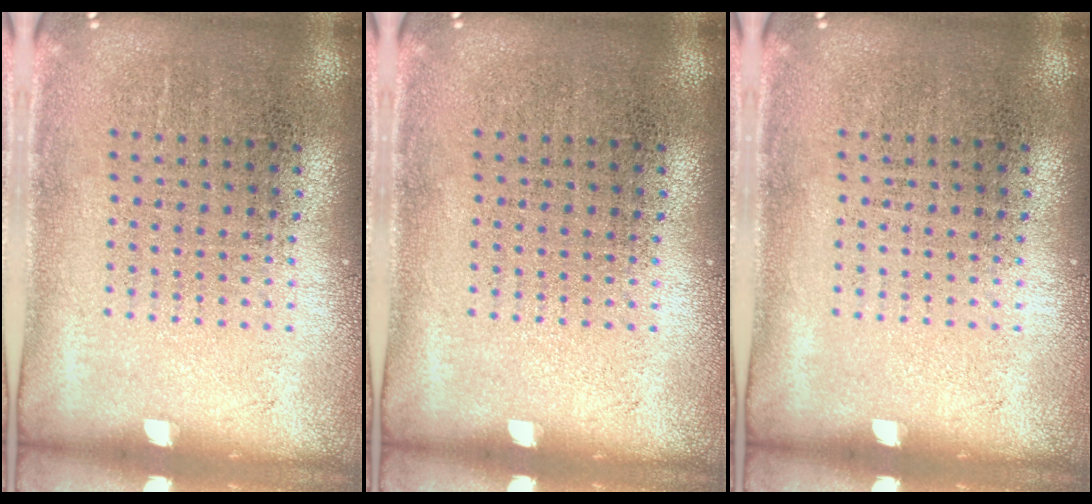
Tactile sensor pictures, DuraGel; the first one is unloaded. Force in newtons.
{"total": 0.0}
{"total": 0.0}